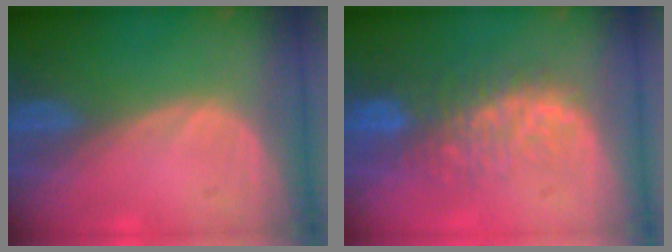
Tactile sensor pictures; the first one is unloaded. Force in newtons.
{"total": 10.1, "press": 8.6, "slide": 5.3}